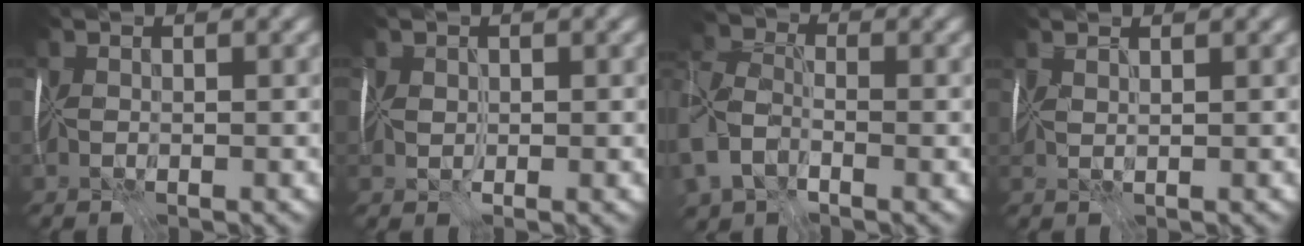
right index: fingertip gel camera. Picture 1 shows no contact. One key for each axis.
{"total": 0.0}
{"total": 6.3, "fx": -3.4, "fy": 3.6, "fz": 3.9, "tx": -0.108, "ty": -0.021, "tz": -0.073}
{"total": 1.3, "fx": 0.5, "fy": -1.2, "fz": -0.3, "tx": -0.005, "ty": -0.004, "tz": 0.018}